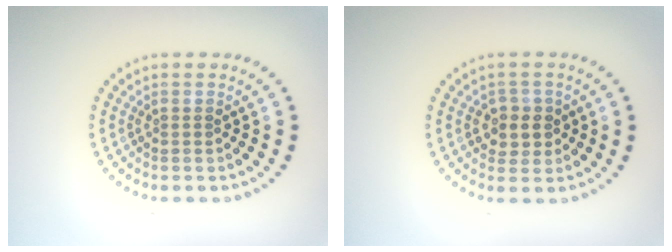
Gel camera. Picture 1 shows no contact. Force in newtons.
{"total": 2.5, "press": 2.4, "slide": 0.7}